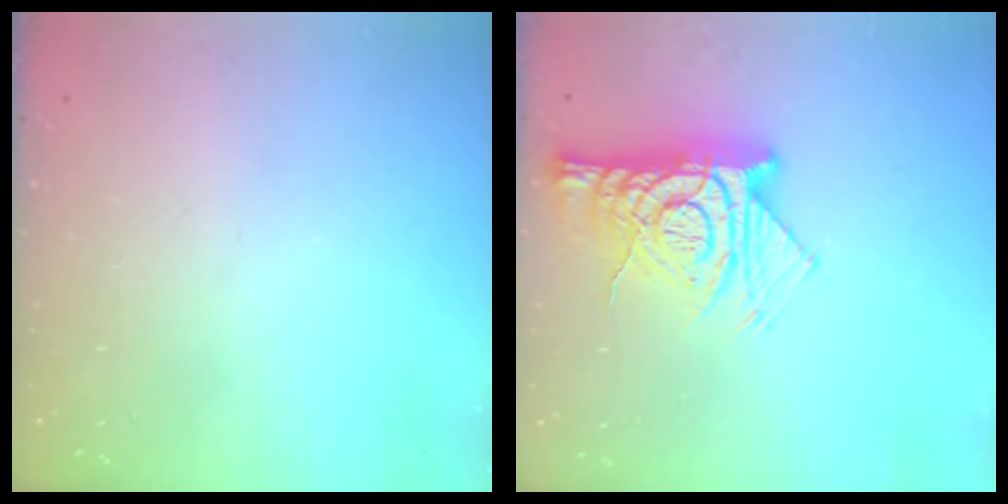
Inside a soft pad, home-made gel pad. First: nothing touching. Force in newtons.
{"total": 12.2, "press": 12.1, "slide": 1.4}